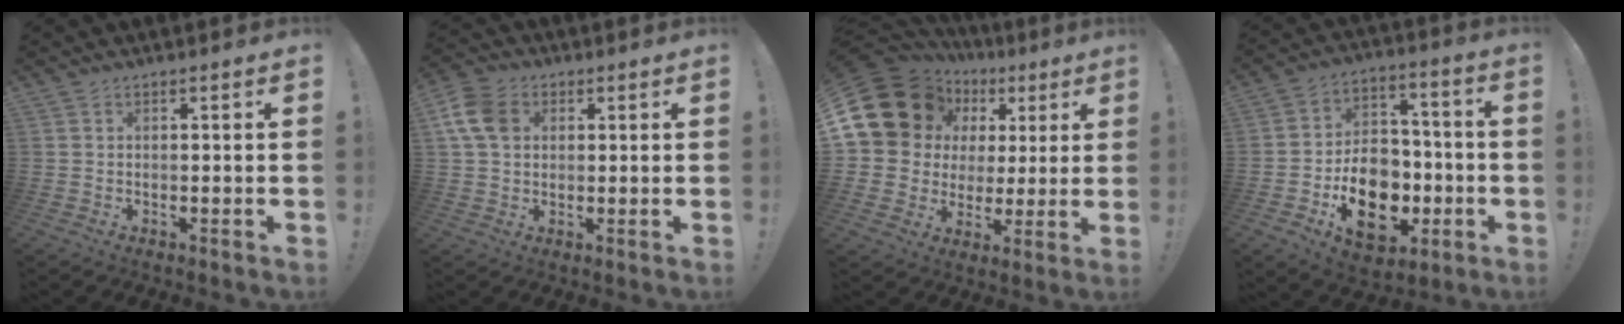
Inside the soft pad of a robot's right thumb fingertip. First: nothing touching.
{"total": 10.3, "force": [2.7, 7.9, 5.9], "torque": [-0.115, 0.007, 0.057]}
{"total": 17.3, "force": [8.4, 12.9, 7.9], "torque": [-0.126, -0.049, 0.179]}
{"total": 17.9, "force": [-6.0, 13.2, 10.5], "torque": [-0.150, 0.041, -0.087]}